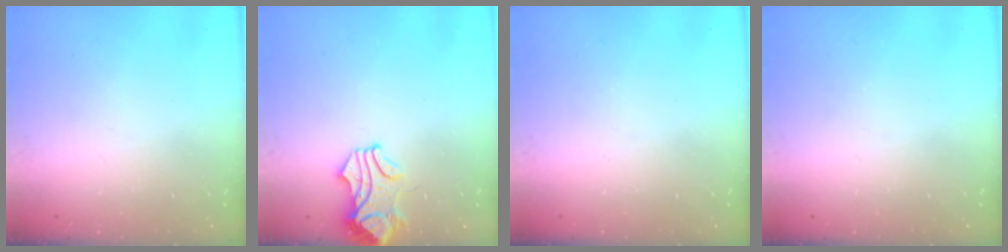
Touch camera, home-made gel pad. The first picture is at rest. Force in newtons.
{"total": 1.9, "press": 1.8, "slide": 0.8}
{"total": 0.0}
{"total": 0.0}